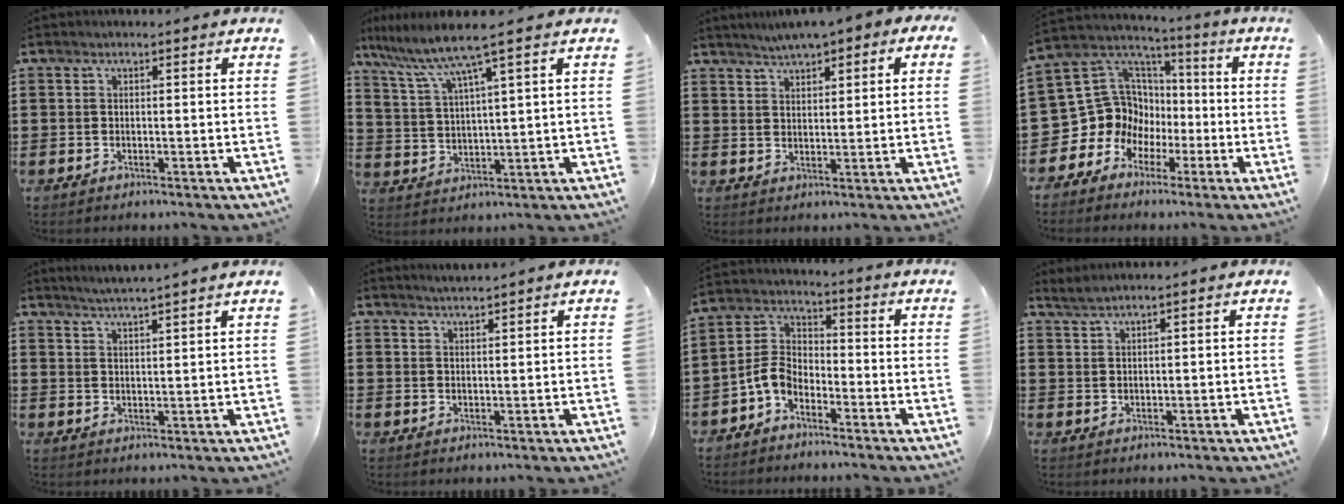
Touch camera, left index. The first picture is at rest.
{"total": 6.8, "force": [4.8, -0.4, 4.8], "torque": [-0.119, -0.030, 0.075]}
{"total": 2.8, "force": [2.5, 0.8, 1.0], "torque": [-0.032, -0.004, 0.043]}
{"total": 11.6, "force": [-1.6, 11.3, 2.3], "torque": [-0.081, -0.023, -0.015]}
{"total": 3.0, "force": [2.8, -1.0, 0.6], "torque": [-0.019, -0.013, 0.050]}
{"total": 1.6, "force": [1.5, -0.4, 0.3], "torque": [-0.009, -0.001, 0.030]}
{"total": 5.5, "force": [-3.8, 3.0, 2.7], "torque": [-0.080, 0.000, -0.084]}
{"total": 1.5, "force": [1.3, -0.3, 0.7], "torque": [-0.016, -0.001, 0.026]}